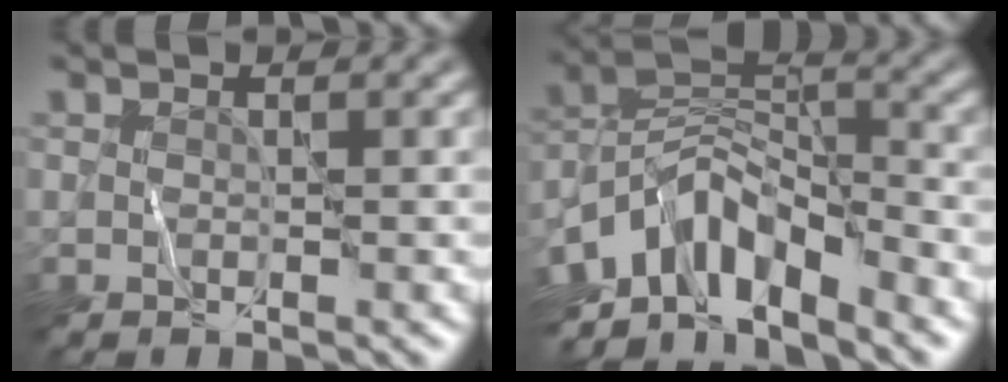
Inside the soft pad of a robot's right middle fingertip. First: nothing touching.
{"total": 8.5, "force": [-5.2, 3.4, 5.8], "torque": [-0.090, 0.006, -0.110]}